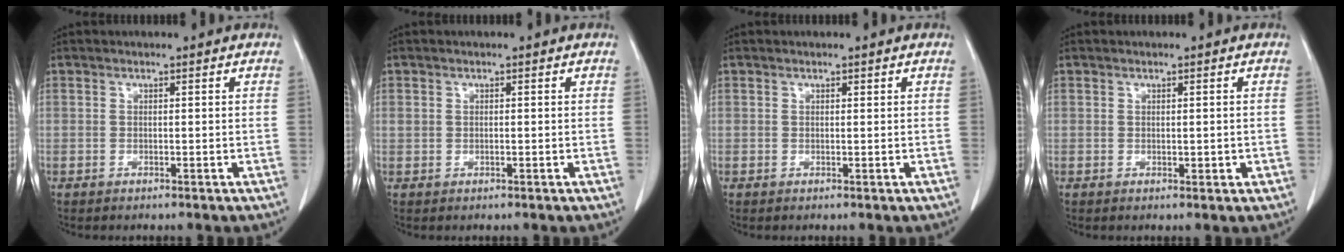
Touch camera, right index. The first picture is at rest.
{"total": 0.7, "force": [0.1, 0.5, 0.5], "torque": [-0.015, 0.009, 0.004]}
{"total": 0.0}
{"total": 1.2, "force": [-0.1, 0.6, 1.0], "torque": [-0.013, -0.001, 0.002]}